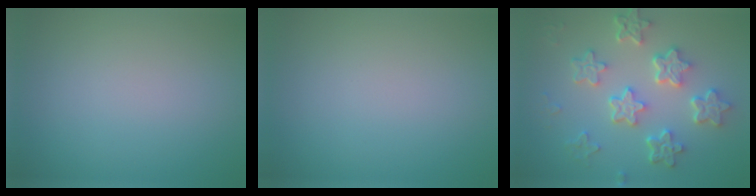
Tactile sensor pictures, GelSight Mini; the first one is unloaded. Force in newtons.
{"total": 0.0}
{"total": 5.8, "press": 4.6, "slide": 3.6}